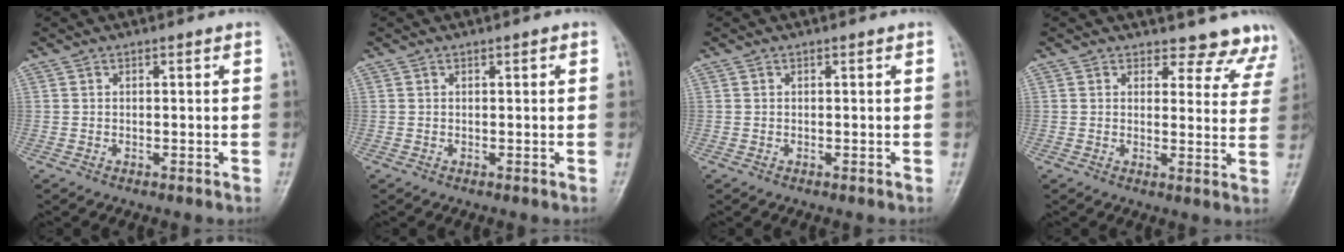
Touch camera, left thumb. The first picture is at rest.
{"total": 0.6, "force": [0.2, 0.2, 0.5], "torque": [-0.005, 0.001, 0.002]}
{"total": 0.0}
{"total": 10.1, "force": [9.2, 4.0, 0.4], "torque": [0.052, -0.059, 0.074]}